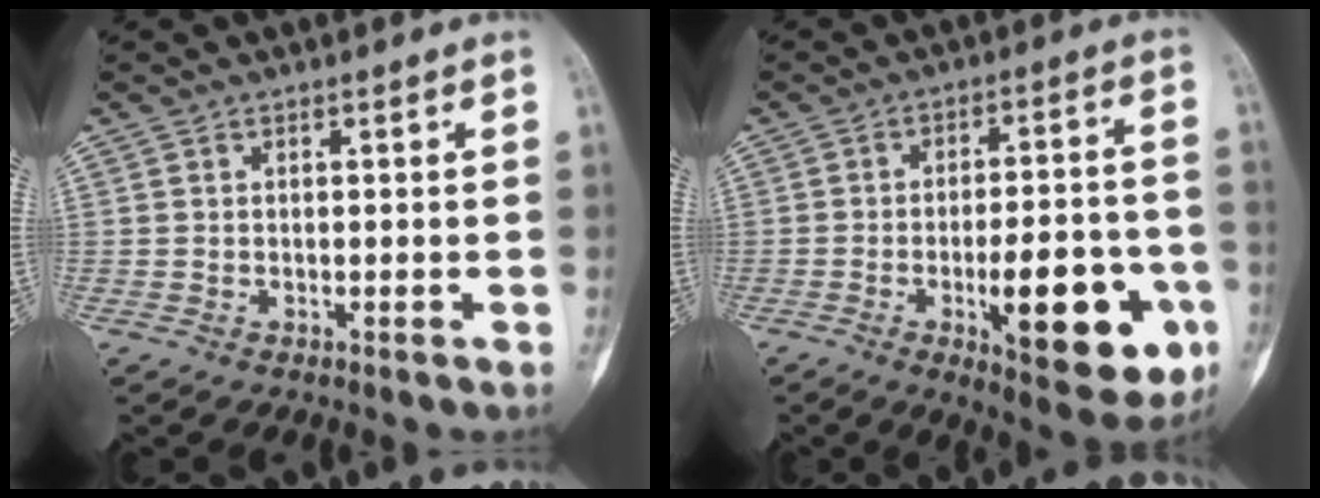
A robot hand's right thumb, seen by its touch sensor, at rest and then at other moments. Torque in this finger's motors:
{"motor_torque": [1.94, 1.76, 1.06, -1.08, 0.34]}